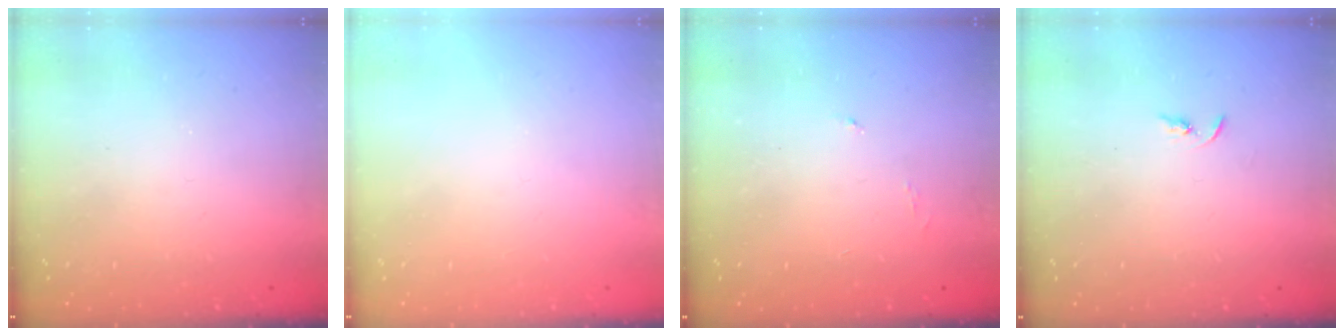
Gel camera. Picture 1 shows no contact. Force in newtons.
{"total": 0.0}
{"total": 3.1, "press": 3.1, "slide": 0.5}
{"total": 2.2, "press": 2.2, "slide": 0.2}